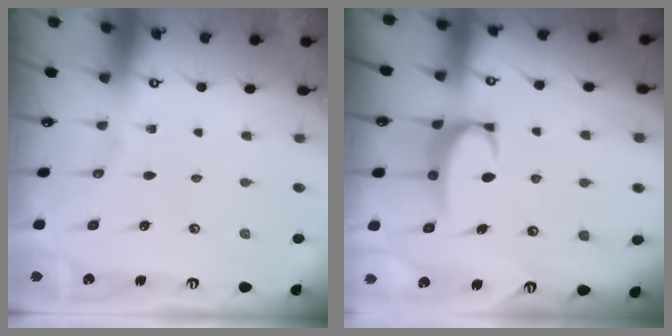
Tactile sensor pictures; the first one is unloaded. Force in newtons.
{"total": 3.4, "press": 3.3, "slide": 0.4}